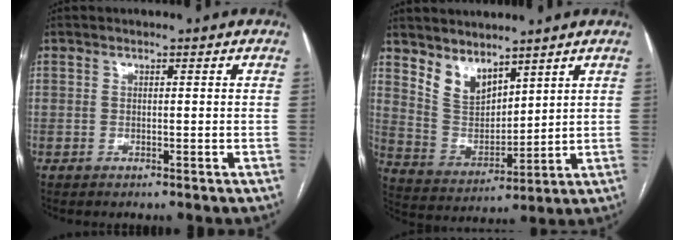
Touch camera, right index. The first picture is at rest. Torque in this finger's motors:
{"motor_torque": [0.56, 0.45, 0.11, 0.05]}